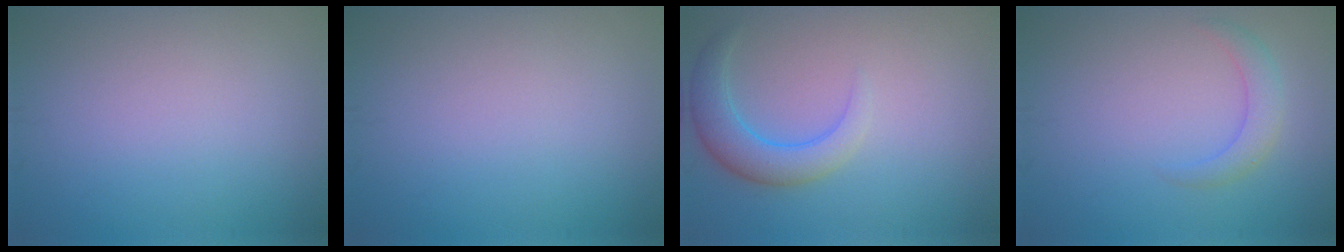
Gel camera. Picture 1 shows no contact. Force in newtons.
{"total": 0.0}
{"total": 3.8, "press": 3.8, "slide": 0.4}
{"total": 2.0, "press": 2.0, "slide": 0.1}